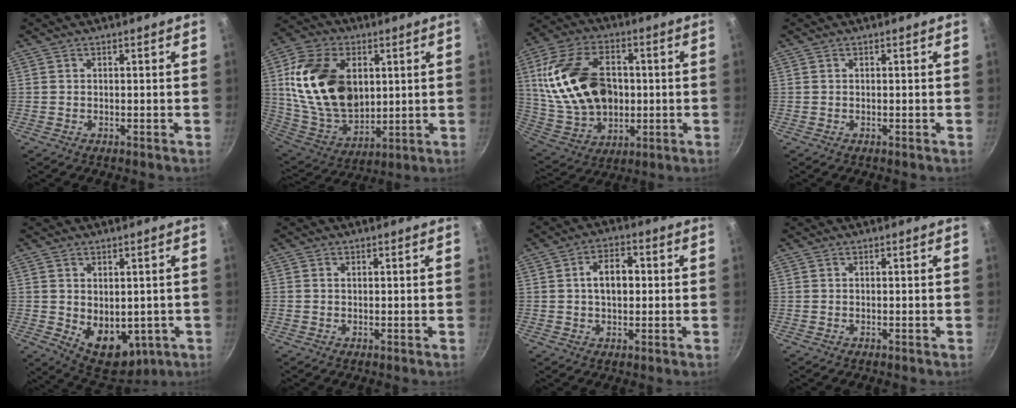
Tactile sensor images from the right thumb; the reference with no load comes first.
{"total": 22.0, "force": [4.2, 14.9, 15.6], "torque": [-0.269, -0.013, 0.090]}
{"total": 22.4, "force": [2.0, 15.5, 16.1], "torque": [-0.289, 0.015, 0.049]}
{"total": 0.0}
{"total": 10.8, "force": [-1.1, 7.4, 7.8], "torque": [-0.088, -0.021, 0.007]}
{"total": 0.6, "force": [0.2, 0.5, 0.3], "torque": [-0.004, 0.003, 0.002]}
{"total": 6.9, "force": [0.6, 4.3, 5.4], "torque": [-0.067, 0.018, 0.005]}
{"total": 0.0}